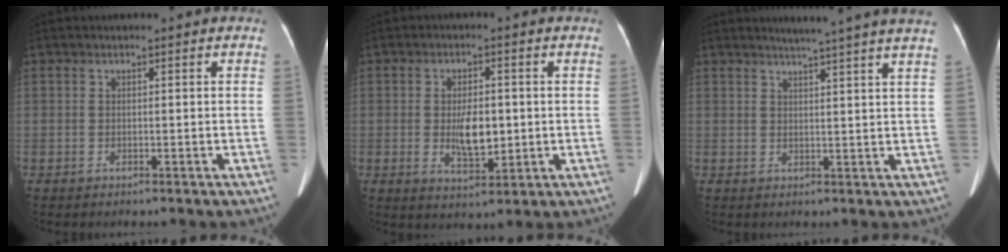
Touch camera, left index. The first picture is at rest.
{"total": 5.4, "force": [-0.9, 2.4, 4.8], "torque": [-0.085, -0.024, -0.011]}
{"total": 10.9, "force": [9.5, -1.5, 5.2], "torque": [-0.072, -0.031, 0.097]}